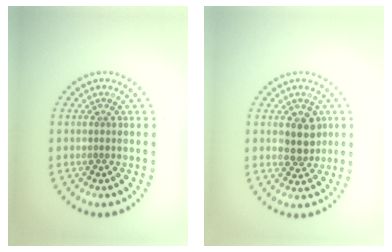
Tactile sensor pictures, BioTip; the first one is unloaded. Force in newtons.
{"total": 2.9, "press": 2.8, "slide": 1.0}